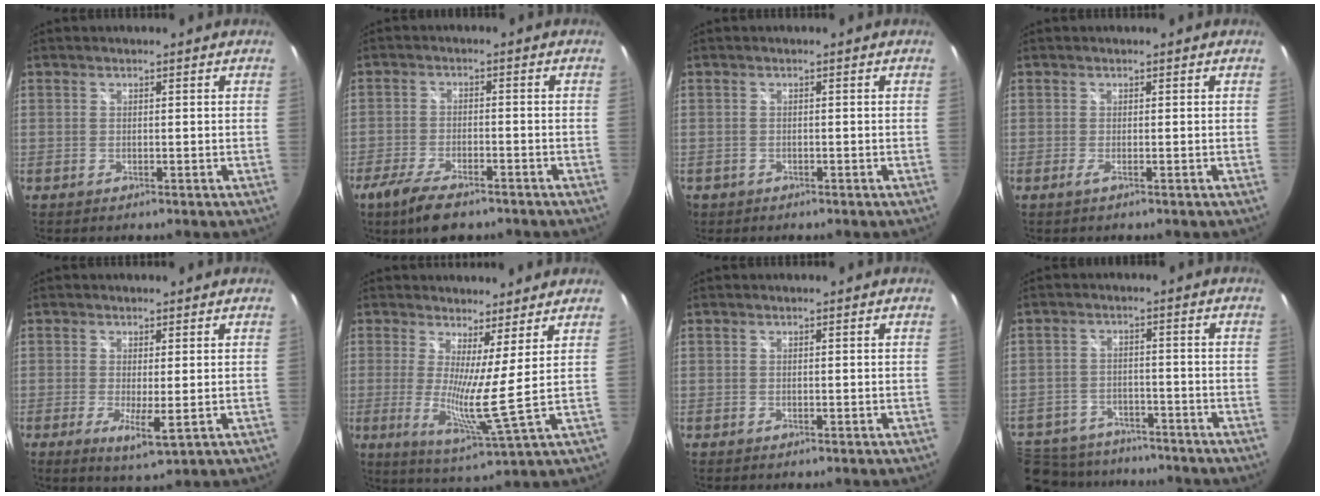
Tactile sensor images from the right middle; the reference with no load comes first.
{"total": 9.1, "force": [-6.7, 2.9, 5.4], "torque": [-0.130, -0.024, -0.119]}
{"total": 2.0, "force": [-1.0, 1.7, 0.6], "torque": [-0.016, -0.004, -0.014]}
{"total": 0.6, "force": [-0.3, -0.2, 0.6], "torque": [-0.012, -0.003, -0.006]}
{"total": 4.5, "force": [-0.7, 0.7, 4.4], "torque": [-0.081, -0.017, -0.010]}
{"total": 7.9, "force": [2.4, -1.4, 7.4], "torque": [-0.122, -0.026, 0.030]}
{"total": 0.0}
{"total": 16.6, "force": [-12.9, 8.6, 5.9], "torque": [-0.165, 0.007, -0.195]}